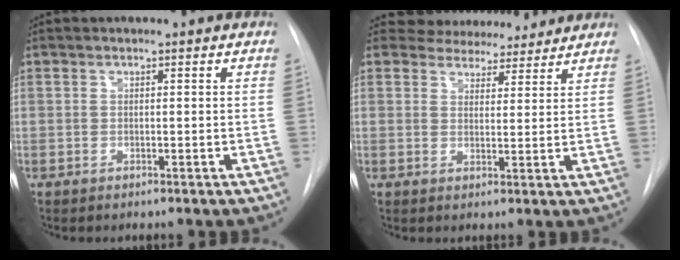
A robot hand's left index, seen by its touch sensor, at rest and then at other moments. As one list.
[{"total": 7.8, "force": [7.3, 2.8, 0.8], "torque": [0.002, 0.006, 0.089]}]